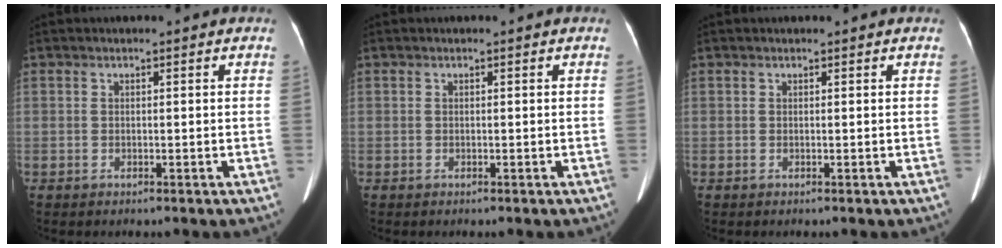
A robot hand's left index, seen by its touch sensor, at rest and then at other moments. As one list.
[{"total": 0.0}, {"total": 0.9, "force": [0.8, 0.1, 0.4], "torque": [-0.007, 0.001, 0.010]}]